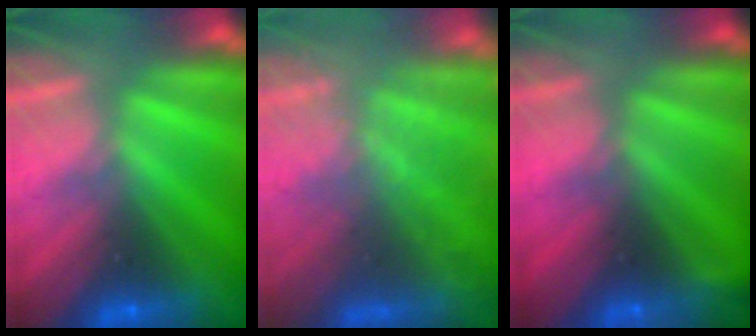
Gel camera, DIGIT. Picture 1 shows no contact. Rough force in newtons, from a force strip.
{"total": 9.0}
{"total": 2.4}